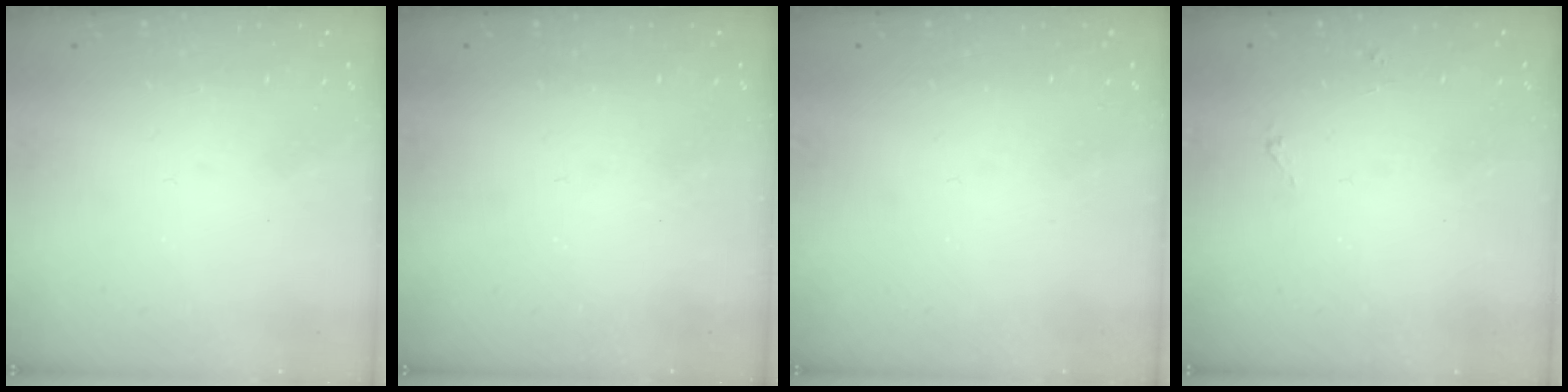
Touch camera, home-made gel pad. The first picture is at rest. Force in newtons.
{"total": 0.0}
{"total": 0.0}
{"total": 3.1, "press": 3.1, "slide": 0.4}